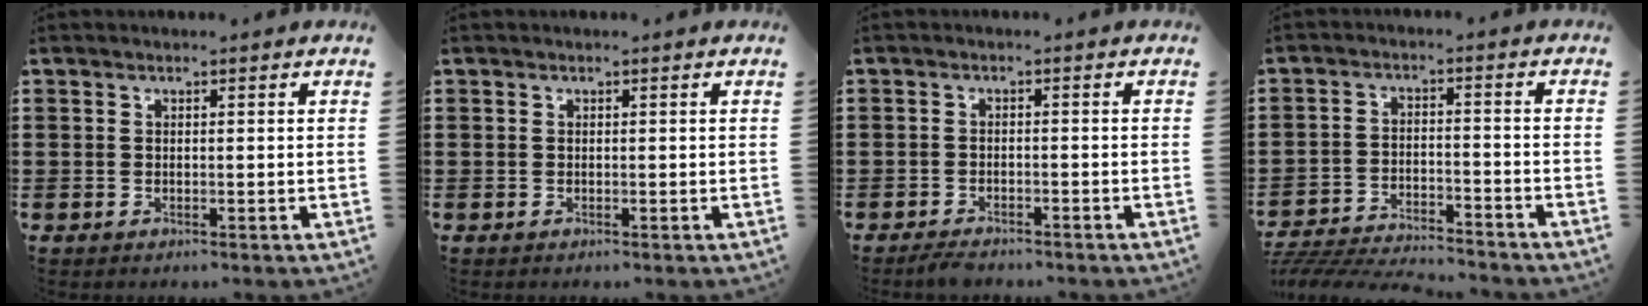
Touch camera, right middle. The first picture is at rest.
{"total": 0.0}
{"total": 1.7, "force": [-1.7, 0.3, 0.2], "torque": [-0.009, -0.001, -0.034]}
{"total": 5.5, "force": [-5.5, 0.5, 0.8], "torque": [-0.023, 0.004, -0.115]}